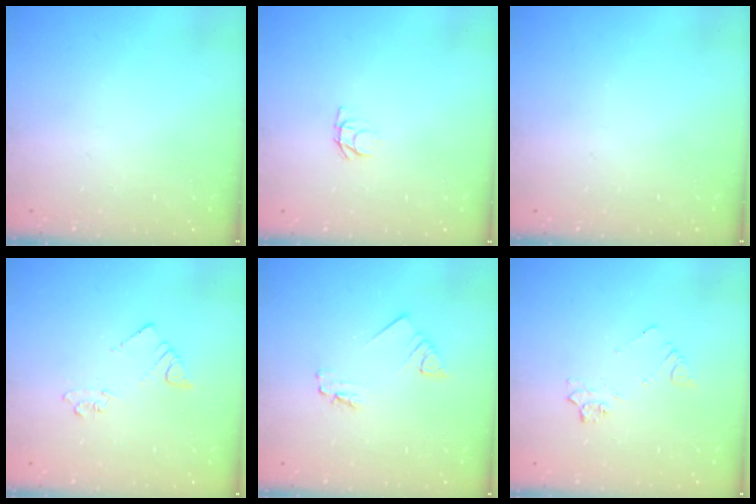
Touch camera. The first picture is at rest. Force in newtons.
{"total": 2.7, "press": 2.7, "slide": 0.3}
{"total": 0.0}
{"total": 2.0, "press": 2.0, "slide": 0.2}
{"total": 2.4, "press": 2.4, "slide": 0.1}
{"total": 5.0, "press": 4.9, "slide": 0.7}